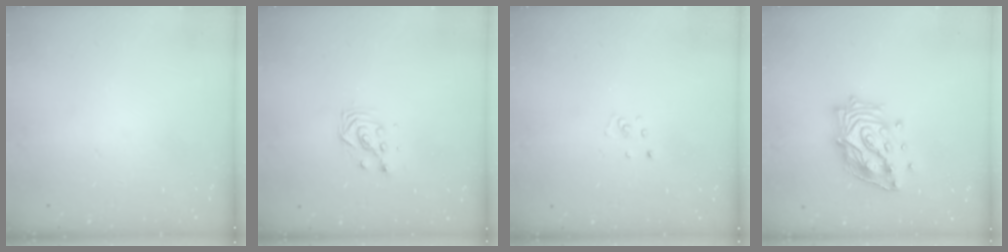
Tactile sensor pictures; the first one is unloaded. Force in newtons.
{"total": 3.3, "press": 3.3, "slide": 0.2}
{"total": 2.6, "press": 2.6, "slide": 0.3}
{"total": 16.7, "press": 16.7, "slide": 1.2}